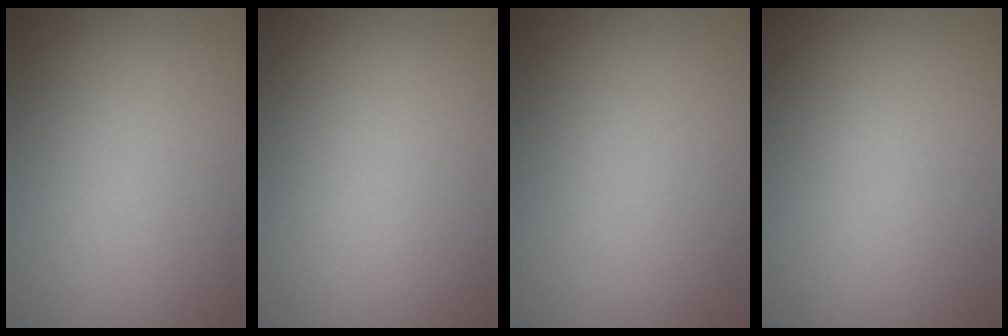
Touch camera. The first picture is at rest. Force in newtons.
{"total": 0.0}
{"total": 0.0}
{"total": 0.0}